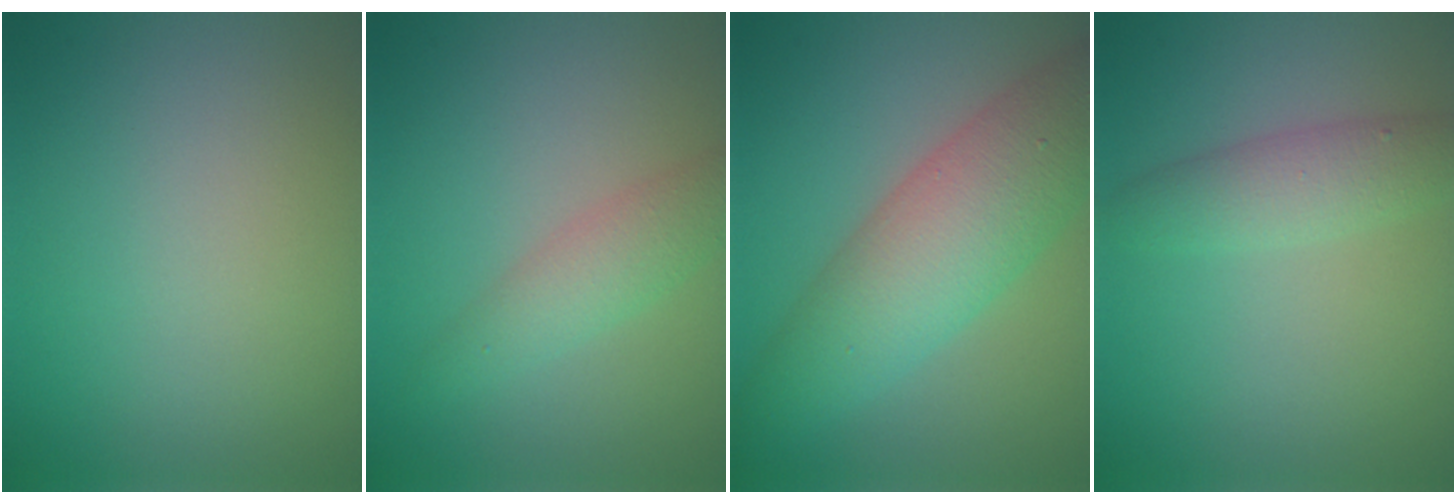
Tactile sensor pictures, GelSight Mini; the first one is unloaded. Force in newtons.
{"total": 2.8, "press": 2.8, "slide": 0.1}
{"total": 8.0, "press": 8.0, "slide": 0.0}
{"total": 3.1, "press": 3.1, "slide": 0.1}